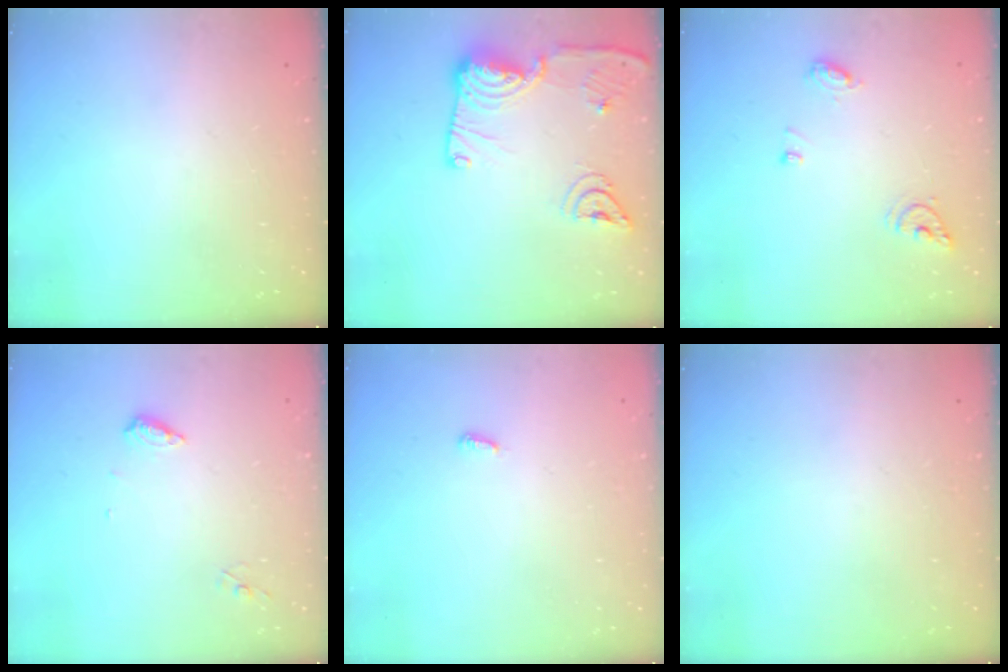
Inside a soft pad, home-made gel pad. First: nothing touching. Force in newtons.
{"total": 16.4, "press": 16.3, "slide": 2.0}
{"total": 7.4, "press": 7.3, "slide": 0.9}
{"total": 6.3, "press": 6.2, "slide": 0.6}
{"total": 2.9, "press": 2.9, "slide": 0.3}
{"total": 0.0}